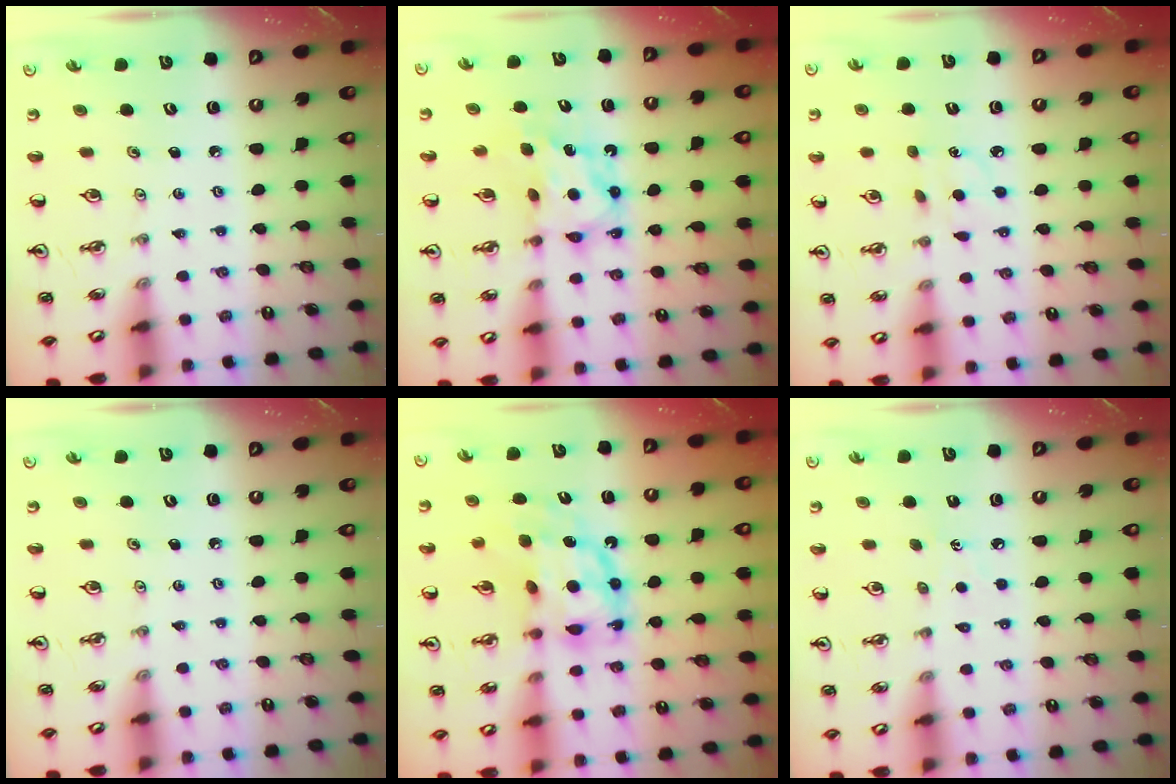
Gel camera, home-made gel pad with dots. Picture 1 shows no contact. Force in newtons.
{"total": 6.7, "press": 6.7, "slide": 0.5}
{"total": 4.7, "press": 4.7, "slide": 0.6}
{"total": 0.0}
{"total": 11.5, "press": 11.5, "slide": 1.0}
{"total": 4.0, "press": 4.0, "slide": 0.5}